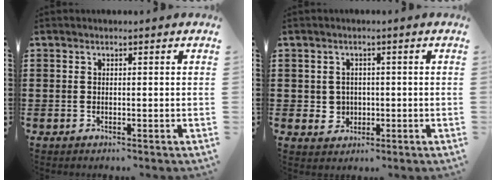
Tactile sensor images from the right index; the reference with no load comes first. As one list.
[{"total": 2.5, "force": [-0.1, 2.5, 0.6], "torque": [-0.022, 0.008, -0.005]}]